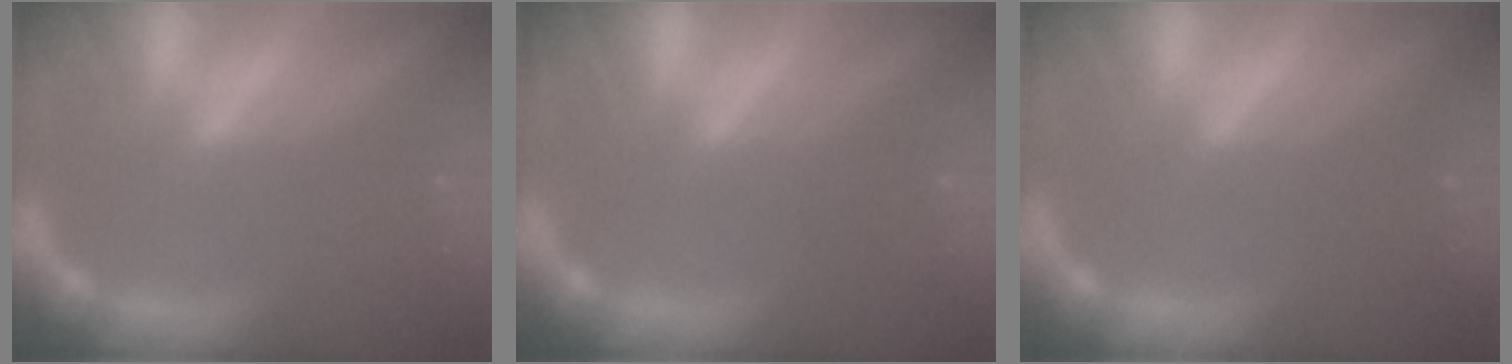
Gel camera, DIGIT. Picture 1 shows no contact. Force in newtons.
{"total": 1.5}
{"total": 2.0}